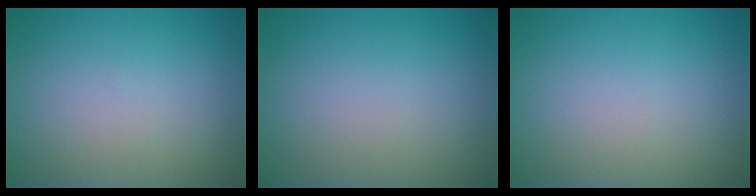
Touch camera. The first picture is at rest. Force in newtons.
{"total": 0.0}
{"total": 0.0}